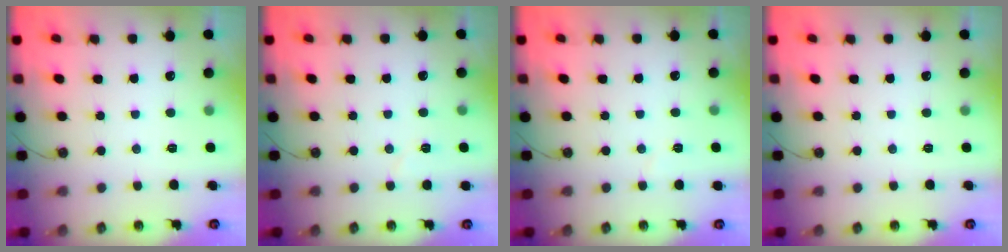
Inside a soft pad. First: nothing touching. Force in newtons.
{"total": 4.9, "press": 4.6, "slide": 1.7}
{"total": 2.3, "press": 1.7, "slide": 1.6}
{"total": 0.0}